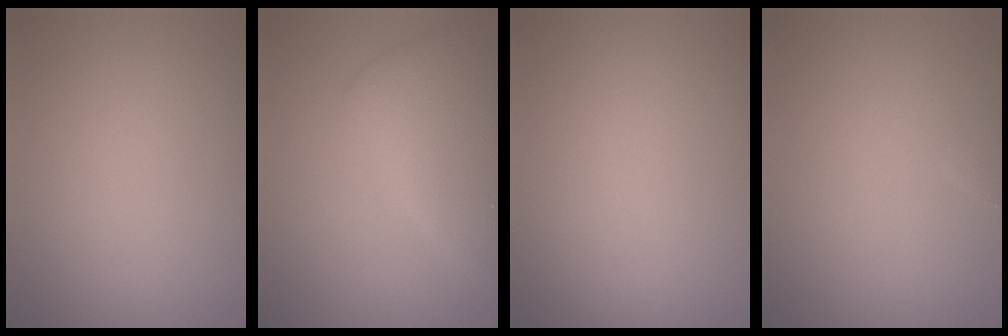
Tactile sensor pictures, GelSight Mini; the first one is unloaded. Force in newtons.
{"total": 5.4, "press": 5.4, "slide": 0.2}
{"total": 0.0}
{"total": 0.5, "press": 0.5, "slide": 0.0}